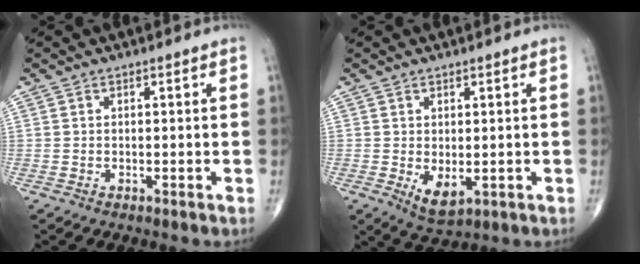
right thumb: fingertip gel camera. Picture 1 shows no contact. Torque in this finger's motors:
{"motor_torque": [-0.22, 0.45, 0.33, 0.42, 0.10]}